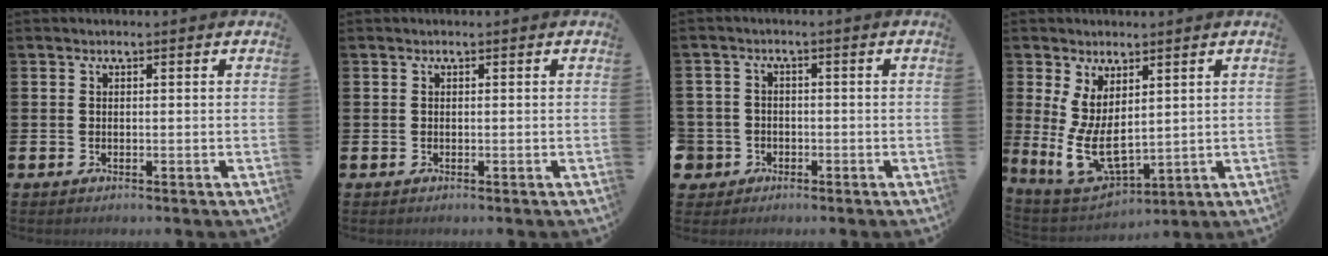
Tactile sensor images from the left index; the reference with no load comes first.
{"total": 0.0}
{"total": 3.3, "force": [-1.4, 3.0, 0.2], "torque": [-0.027, 0.005, -0.031]}
{"total": 7.0, "force": [1.4, 3.7, 5.8], "torque": [-0.126, -0.026, 0.026]}